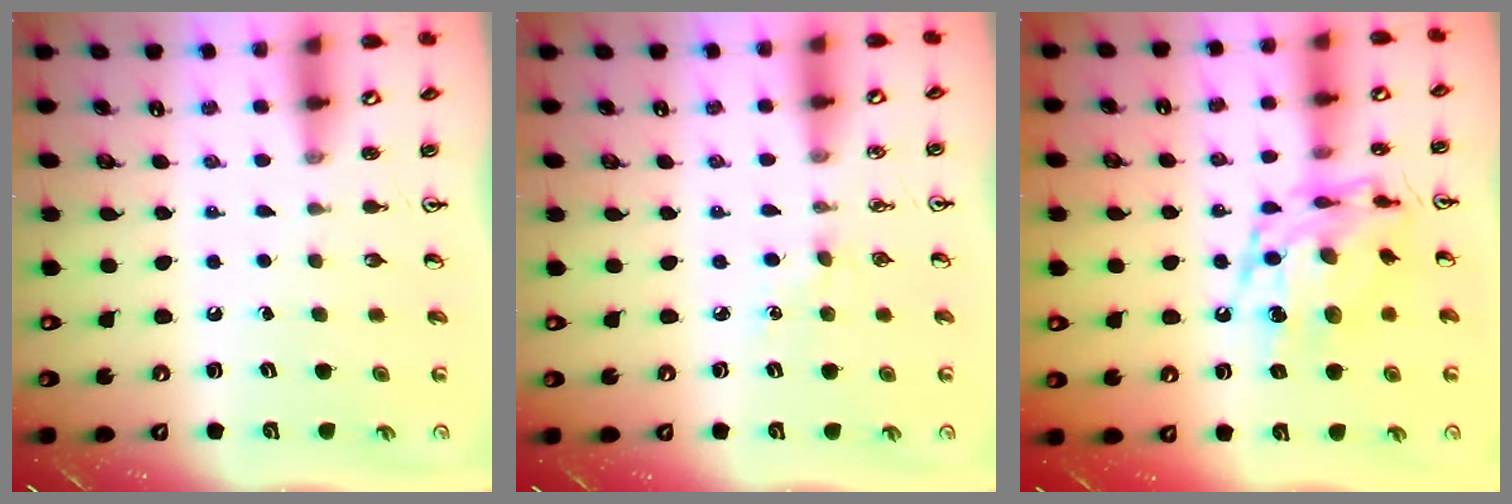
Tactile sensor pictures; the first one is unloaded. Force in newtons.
{"total": 3.4, "press": 3.4, "slide": 0.5}
{"total": 15.3, "press": 15.3, "slide": 1.3}